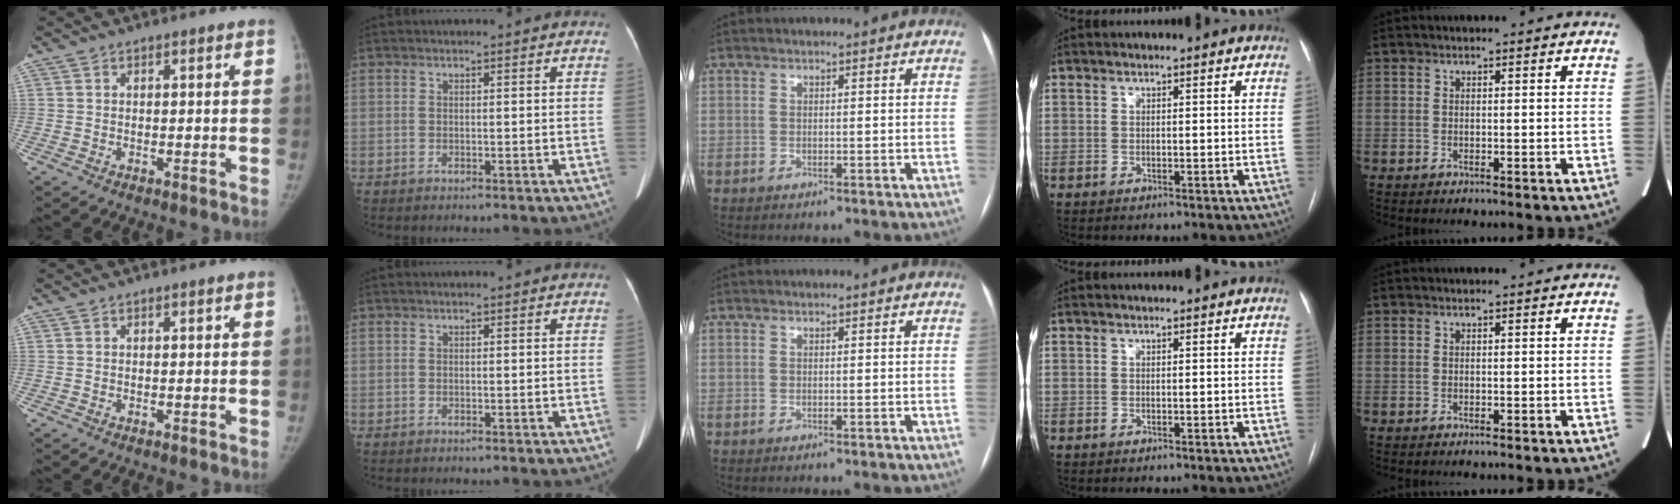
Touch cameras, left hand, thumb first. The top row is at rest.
{}